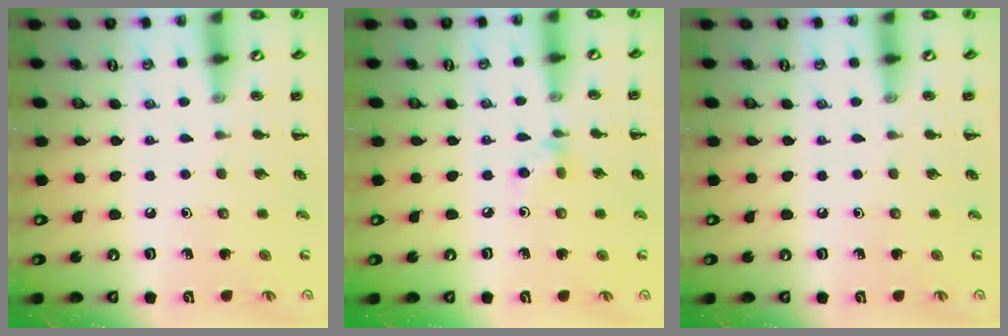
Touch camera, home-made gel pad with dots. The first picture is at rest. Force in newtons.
{"total": 5.1, "press": 4.7, "slide": 1.8}
{"total": 0.0}